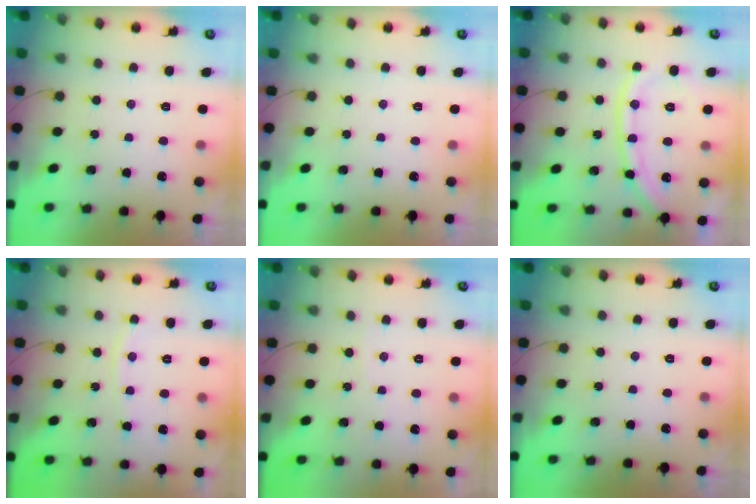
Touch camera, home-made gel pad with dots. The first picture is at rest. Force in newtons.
{"total": 0.0}
{"total": 13.1, "press": 13.1, "slide": 1.4}
{"total": 4.2, "press": 4.1, "slide": 0.6}
{"total": 2.9, "press": 2.9, "slide": 0.4}
{"total": 0.0}